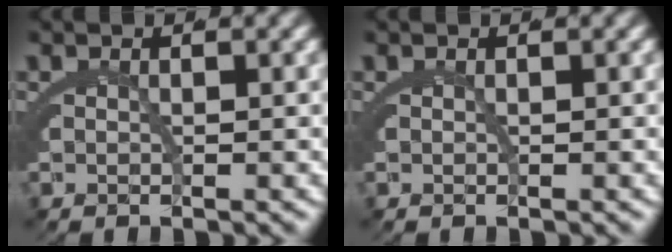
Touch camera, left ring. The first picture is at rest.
{"total": 0.0}